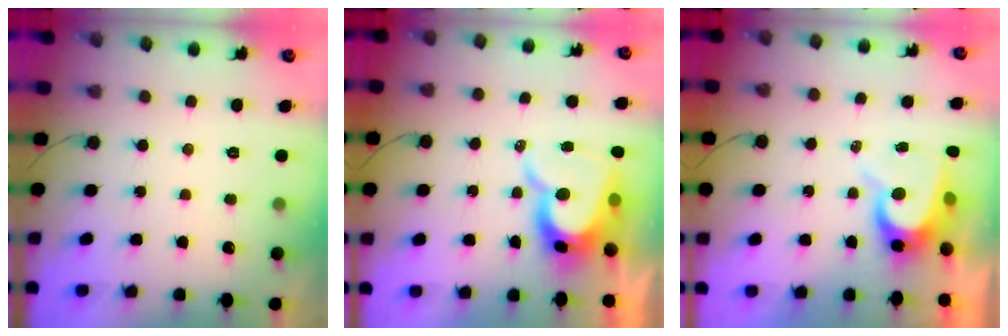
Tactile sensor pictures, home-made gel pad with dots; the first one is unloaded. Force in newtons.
{"total": 13.4, "press": 13.4, "slide": 1.1}
{"total": 8.3, "press": 8.2, "slide": 0.6}